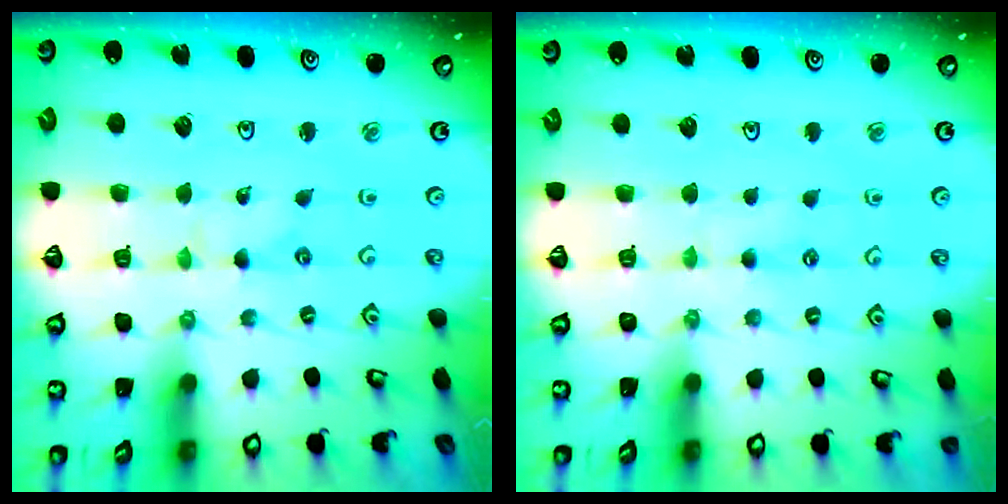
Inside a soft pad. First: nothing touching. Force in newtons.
{"total": 2.4, "press": 2.3, "slide": 0.4}